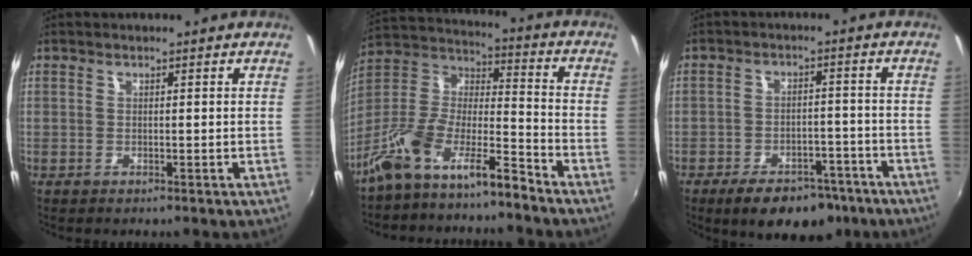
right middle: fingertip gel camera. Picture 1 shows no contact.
{"total": 12.6, "force": [-9.7, 2.6, 7.6], "torque": [-0.160, 0.003, -0.189]}
{"total": 11.4, "force": [-8.0, 5.8, 5.7], "torque": [-0.112, 0.006, -0.106]}